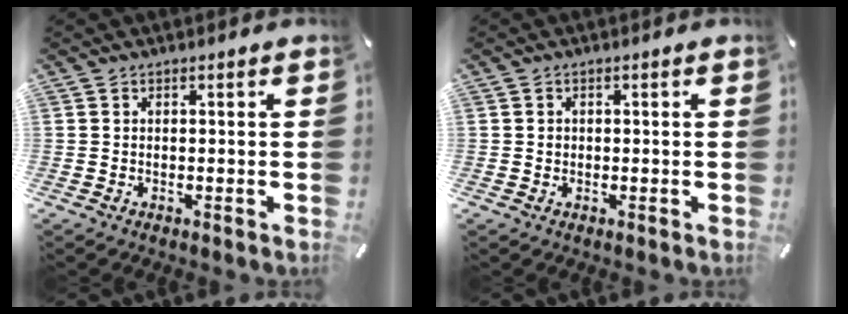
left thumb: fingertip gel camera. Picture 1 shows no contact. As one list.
[{"total": 0.8, "force": [0.0, 0.8, 0.2], "torque": [-0.003, 0.005, -0.003]}]